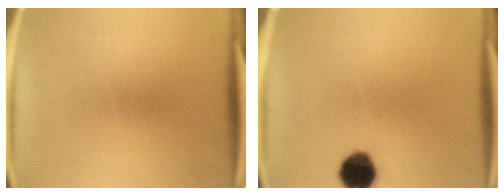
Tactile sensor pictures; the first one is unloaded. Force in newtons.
{"total": 8.6}